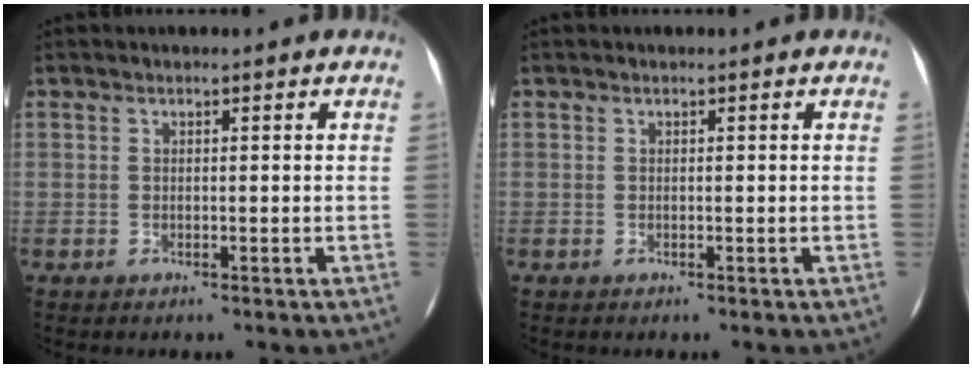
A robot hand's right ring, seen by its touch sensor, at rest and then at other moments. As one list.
[{"total": 0.0}]